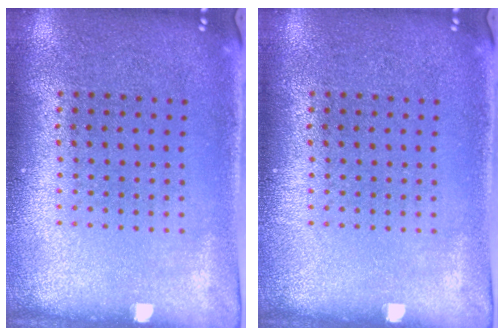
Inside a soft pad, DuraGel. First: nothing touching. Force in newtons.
{"total": 0.0}